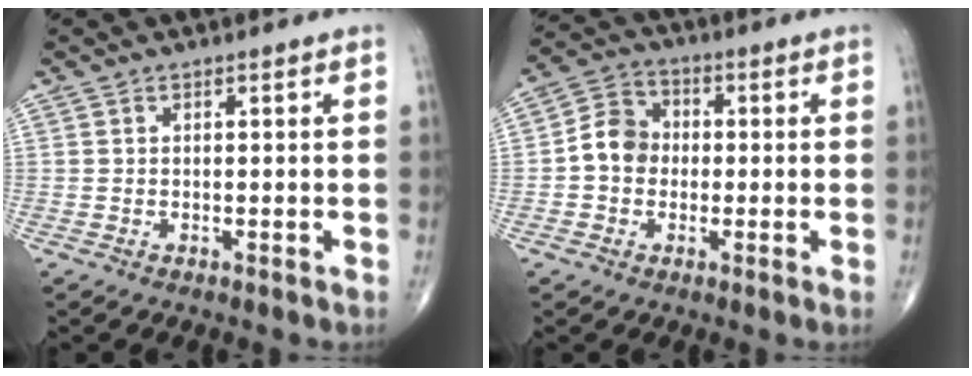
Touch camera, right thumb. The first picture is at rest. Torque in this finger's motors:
{"motor_torque": [-0.59, 0.43, 0.59, -0.27, 0.06]}